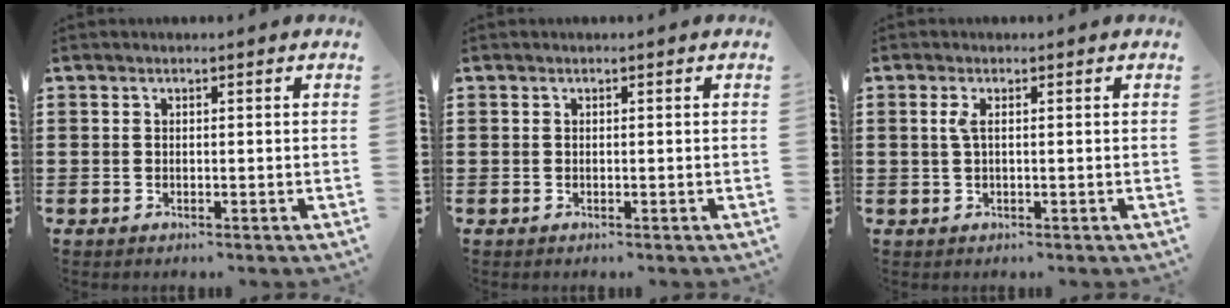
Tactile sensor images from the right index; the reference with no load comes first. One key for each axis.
{"total": 0.0}
{"total": 1.8, "fx": 0.1, "fy": 0.4, "fz": 1.8, "tx": -0.042, "ty": -0.004, "tz": -0.001}